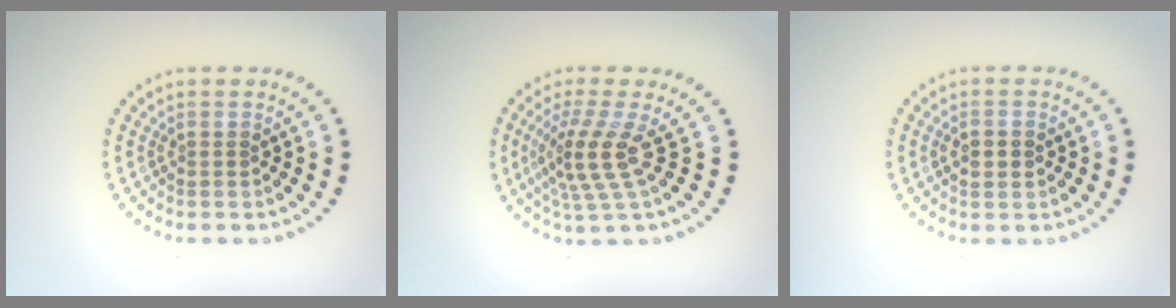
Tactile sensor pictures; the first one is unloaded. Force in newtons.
{"total": 3.9, "press": 2.7, "slide": 2.7}
{"total": 2.1, "press": 2.1, "slide": 0.1}